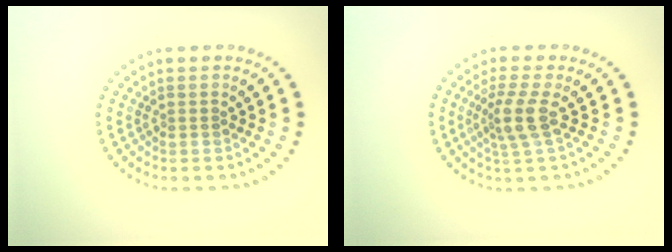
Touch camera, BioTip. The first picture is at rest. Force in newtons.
{"total": 2.6, "press": 2.0, "slide": 1.7}